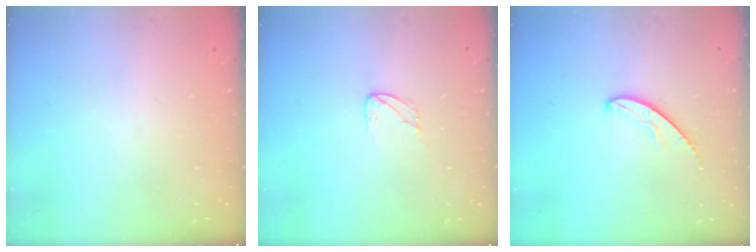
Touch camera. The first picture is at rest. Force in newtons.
{"total": 2.9, "press": 2.9, "slide": 0.2}
{"total": 5.0, "press": 5.0, "slide": 0.5}